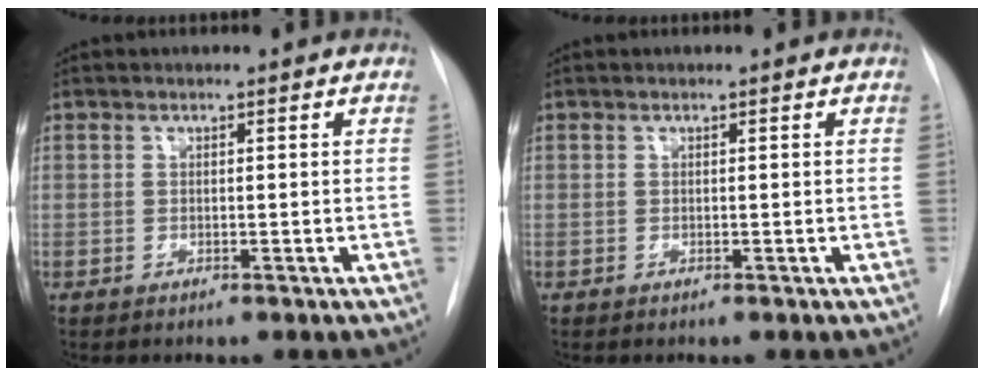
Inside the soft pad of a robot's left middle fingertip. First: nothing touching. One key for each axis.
{"total": 0.0}